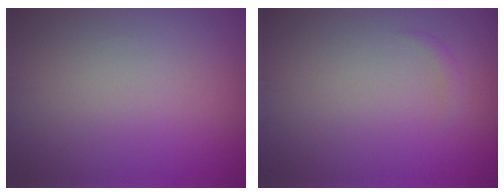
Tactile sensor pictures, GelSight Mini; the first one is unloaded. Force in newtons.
{"total": 0.6, "press": 0.6, "slide": 0.0}